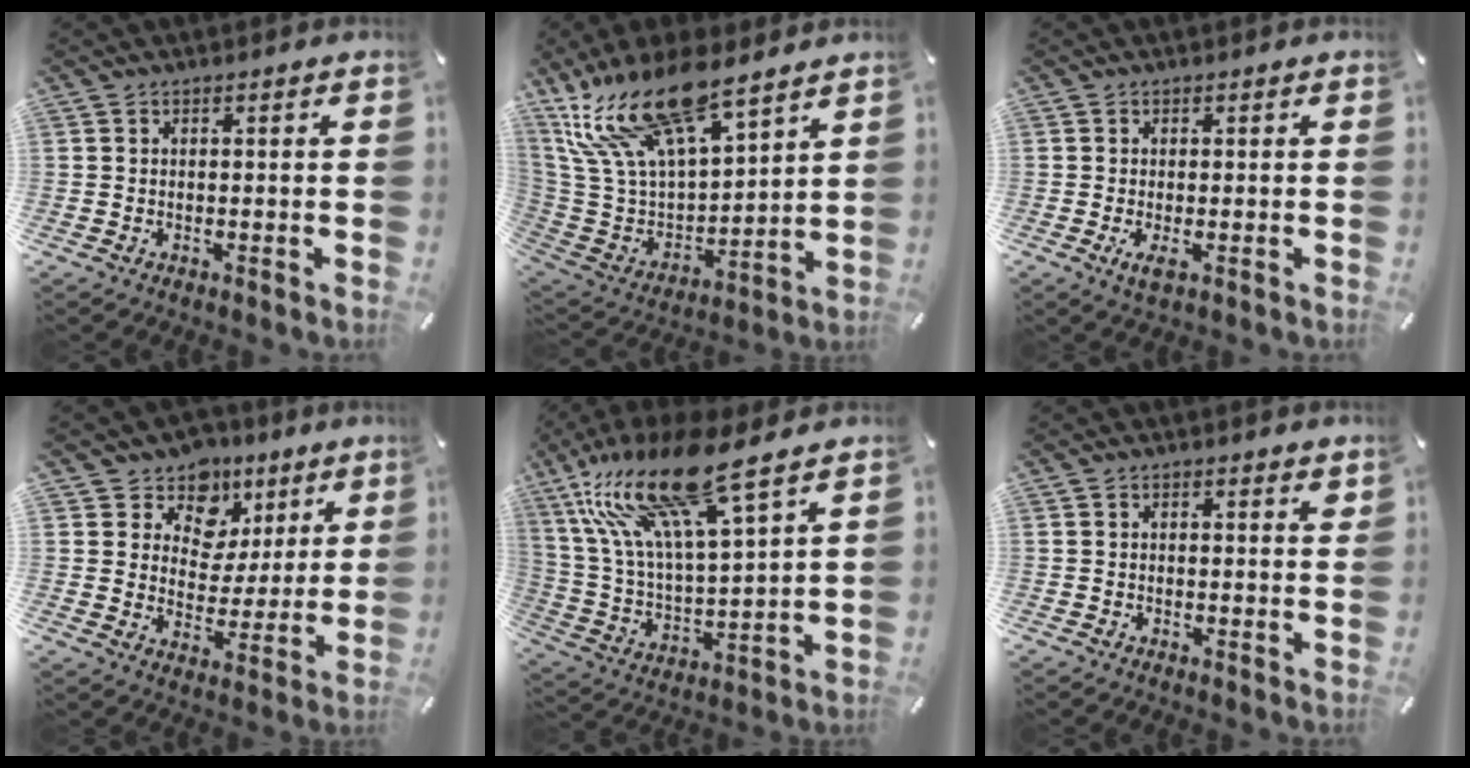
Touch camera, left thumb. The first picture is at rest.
{"total": 21.8, "force": [16.2, 8.6, 11.9], "torque": [-0.255, -0.102, 0.291]}
{"total": 2.6, "force": [-0.4, 0.8, 2.4], "torque": [-0.047, -0.011, -0.011]}
{"total": 10.3, "force": [5.3, 8.5, 2.3], "torque": [-0.042, -0.040, 0.100]}
{"total": 21.7, "force": [15.3, 5.1, 14.5], "torque": [-0.315, -0.094, 0.256]}
{"total": 1.3, "force": [0.8, 0.5, 0.9], "torque": [-0.004, -0.006, 0.012]}